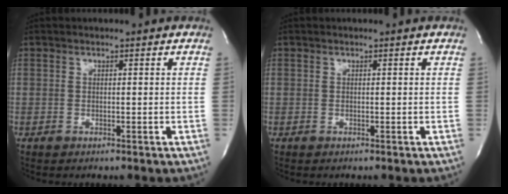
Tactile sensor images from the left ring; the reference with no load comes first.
{"total": 0.0}